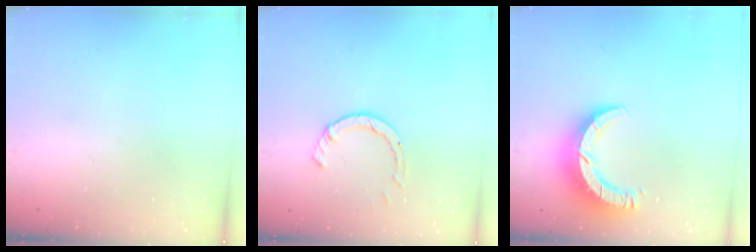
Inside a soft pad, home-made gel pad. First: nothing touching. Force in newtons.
{"total": 4.2, "press": 4.1, "slide": 0.4}
{"total": 9.9, "press": 9.8, "slide": 1.0}